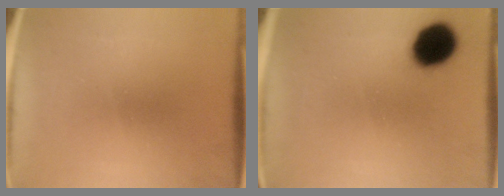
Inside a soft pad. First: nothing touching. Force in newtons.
{"total": 11.4}